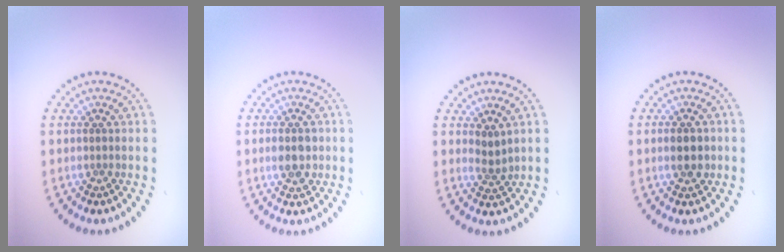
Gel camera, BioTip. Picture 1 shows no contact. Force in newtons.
{"total": 2.8, "press": 2.8, "slide": 0.1}
{"total": 1.7, "press": 1.2, "slide": 1.2}
{"total": 2.5, "press": 2.5, "slide": 0.2}